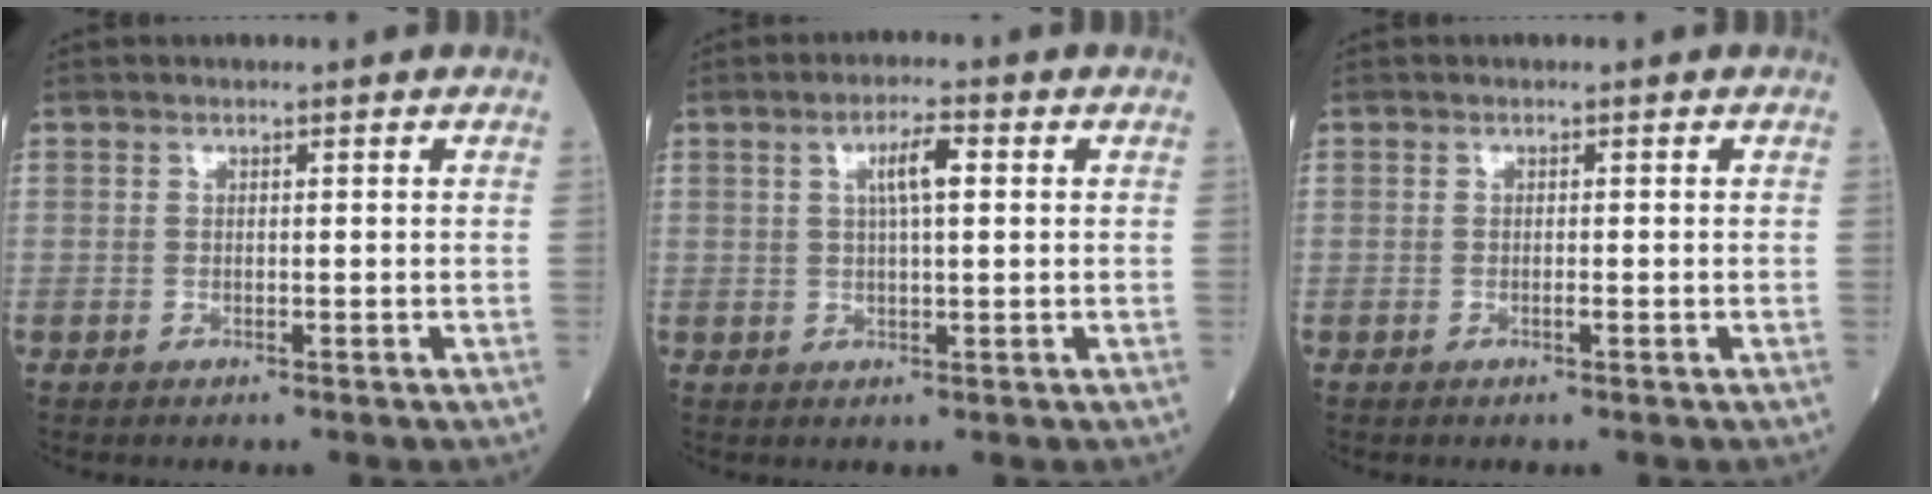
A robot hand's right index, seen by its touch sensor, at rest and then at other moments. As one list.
[{"total": 4.5, "force": [1.3, 0.7, 4.3], "torque": [-0.076, 0.008, 0.023]}, {"total": 0.6, "force": [-0.3, -0.1, 0.4], "torque": [-0.008, 0.000, -0.006]}]